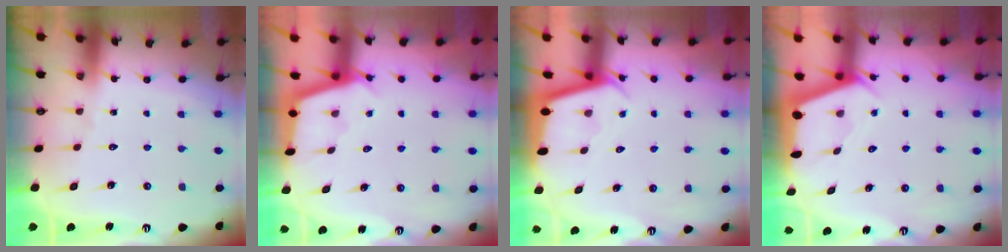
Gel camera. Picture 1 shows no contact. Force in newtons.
{"total": 2.9, "press": 2.9, "slide": 0.3}
{"total": 2.3, "press": 2.3, "slide": 0.1}
{"total": 2.5, "press": 2.5, "slide": 0.3}